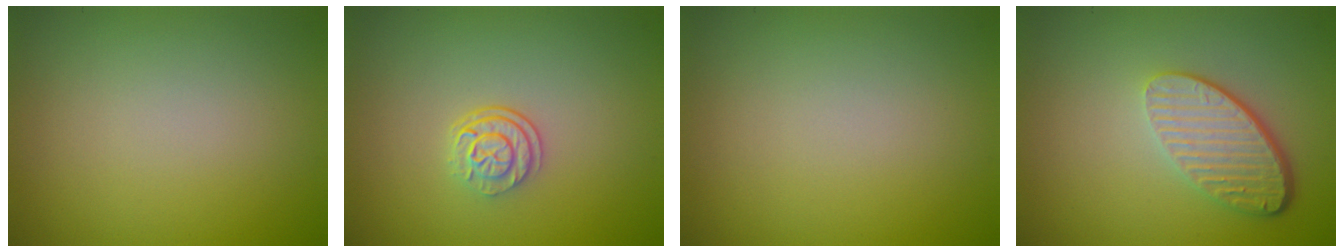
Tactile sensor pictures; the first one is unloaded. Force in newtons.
{"total": 2.5, "press": 1.8, "slide": 1.8}
{"total": 0.0}
{"total": 4.6, "press": 3.4, "slide": 3.1}